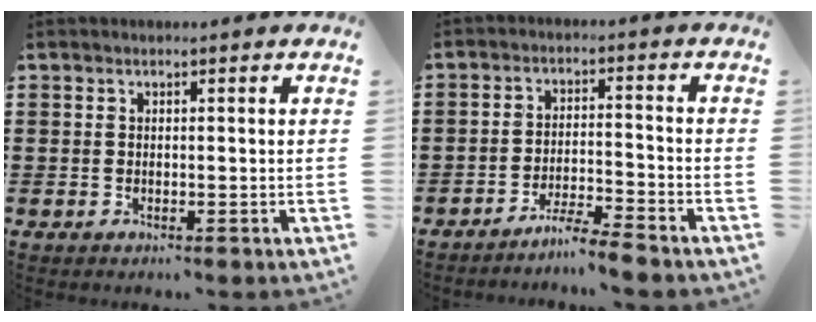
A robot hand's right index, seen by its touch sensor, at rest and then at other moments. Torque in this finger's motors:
{"motor_torque": [1.08, 1.06, 0.00, 0.02]}